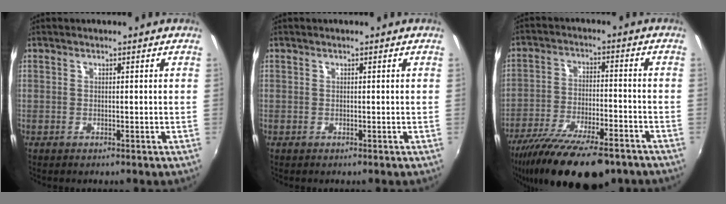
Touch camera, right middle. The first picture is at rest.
{"total": 0.0}
{"total": 19.7, "force": [-14.8, 5.9, 11.5], "torque": [-0.223, -0.048, -0.237]}